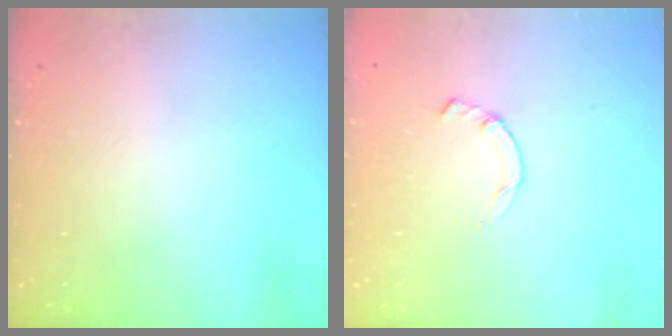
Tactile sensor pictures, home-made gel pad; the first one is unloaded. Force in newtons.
{"total": 0.5, "press": 0.4, "slide": 0.3}